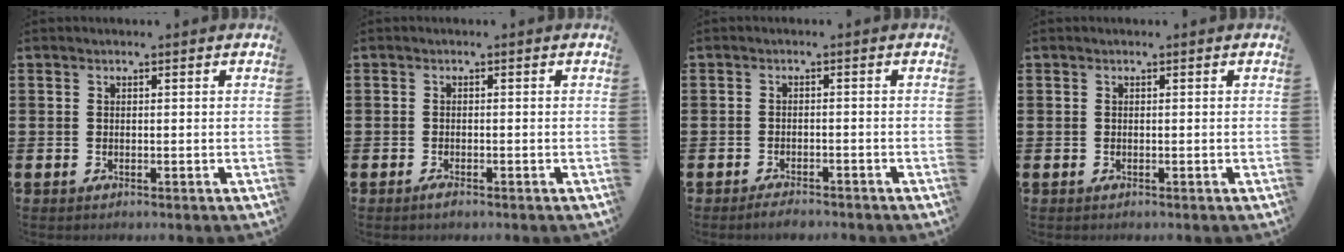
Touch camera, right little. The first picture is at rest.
{"total": 0.9, "force": [-0.6, 0.3, 0.6], "torque": [-0.011, -0.002, -0.011]}
{"total": 1.5, "force": [-1.5, 0.1, 0.4], "torque": [-0.009, 0.000, -0.028]}
{"total": 0.0}